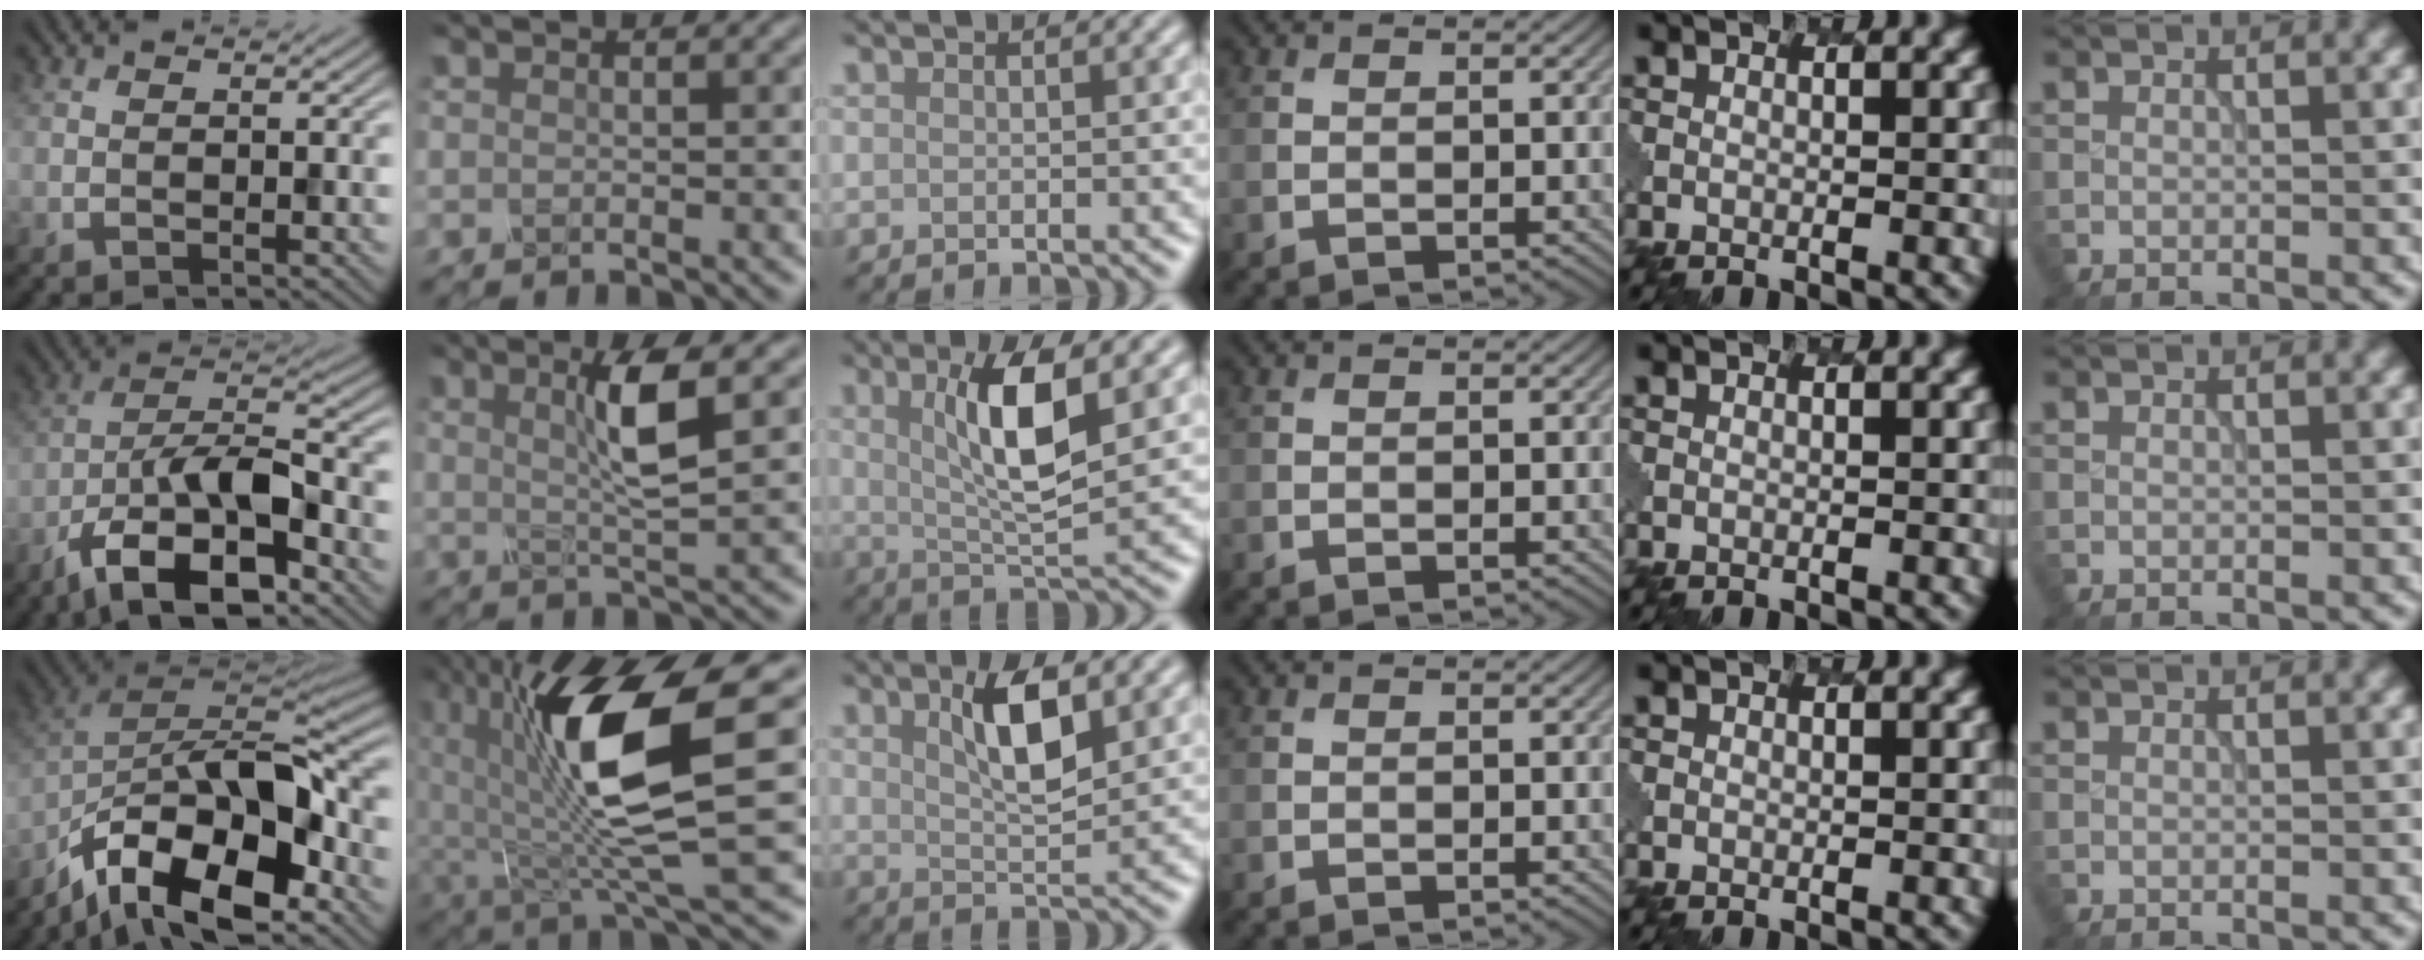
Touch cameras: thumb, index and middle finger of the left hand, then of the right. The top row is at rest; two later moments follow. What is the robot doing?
{"motion": "twist", "object": "rubiks cube"}